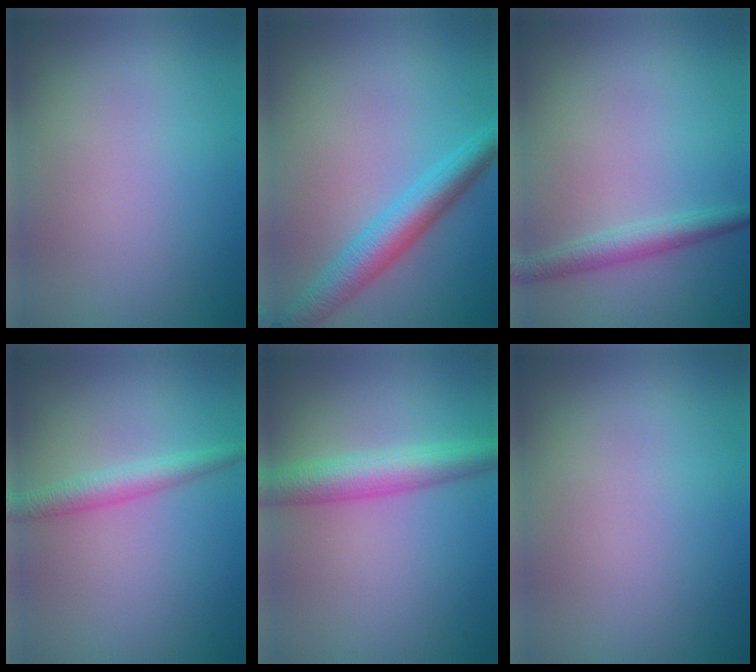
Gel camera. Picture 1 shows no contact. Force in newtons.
{"total": 4.4, "press": 4.4, "slide": 0.1}
{"total": 2.4, "press": 2.4, "slide": 0.1}
{"total": 2.5, "press": 2.5, "slide": 0.1}
{"total": 4.6, "press": 4.6, "slide": 0.1}
{"total": 0.0}